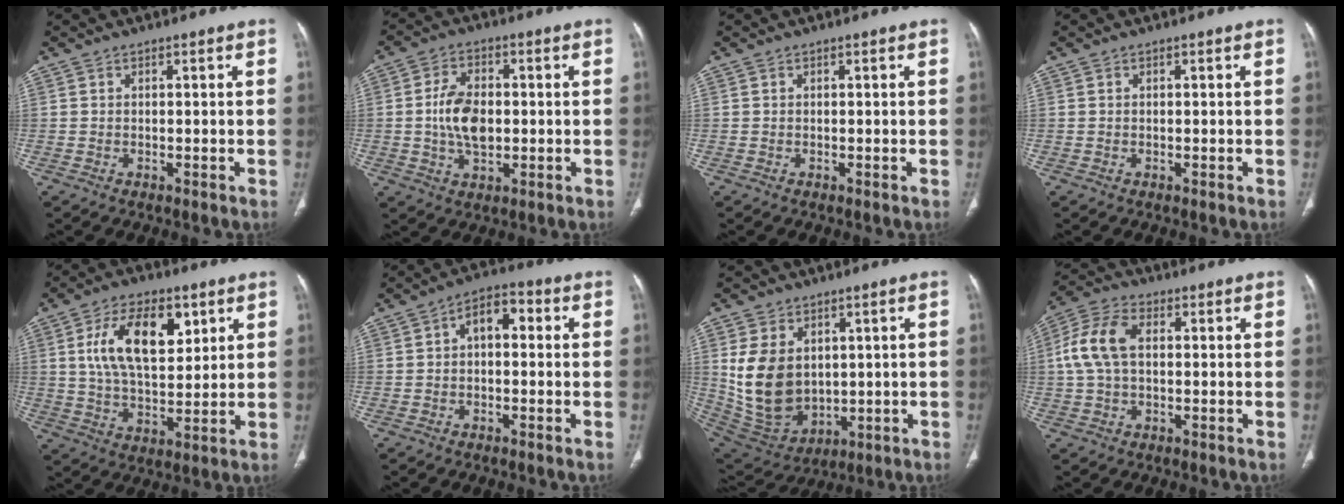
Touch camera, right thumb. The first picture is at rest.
{"total": 8.7, "force": [-0.3, 5.3, 6.9], "torque": [-0.120, 0.004, -0.004]}
{"total": 0.0}
{"total": 0.0}
{"total": 15.1, "force": [5.2, 8.0, 11.7], "torque": [-0.181, -0.014, 0.099]}
{"total": 6.2, "force": [0.6, 3.6, 5.0], "torque": [-0.062, 0.022, -0.002]}
{"total": 14.2, "force": [2.6, 10.2, 9.4], "torque": [-0.155, -0.017, 0.080]}
{"total": 9.4, "force": [1.1, 5.7, 7.4], "torque": [-0.167, 0.026, 0.020]}